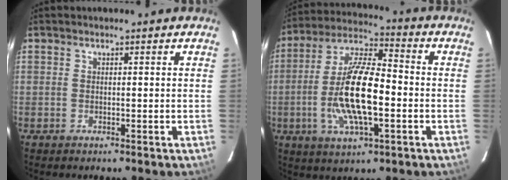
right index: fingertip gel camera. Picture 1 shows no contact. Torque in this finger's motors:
{"motor_torque": [0.70, -0.18, 1.05, 0.21]}